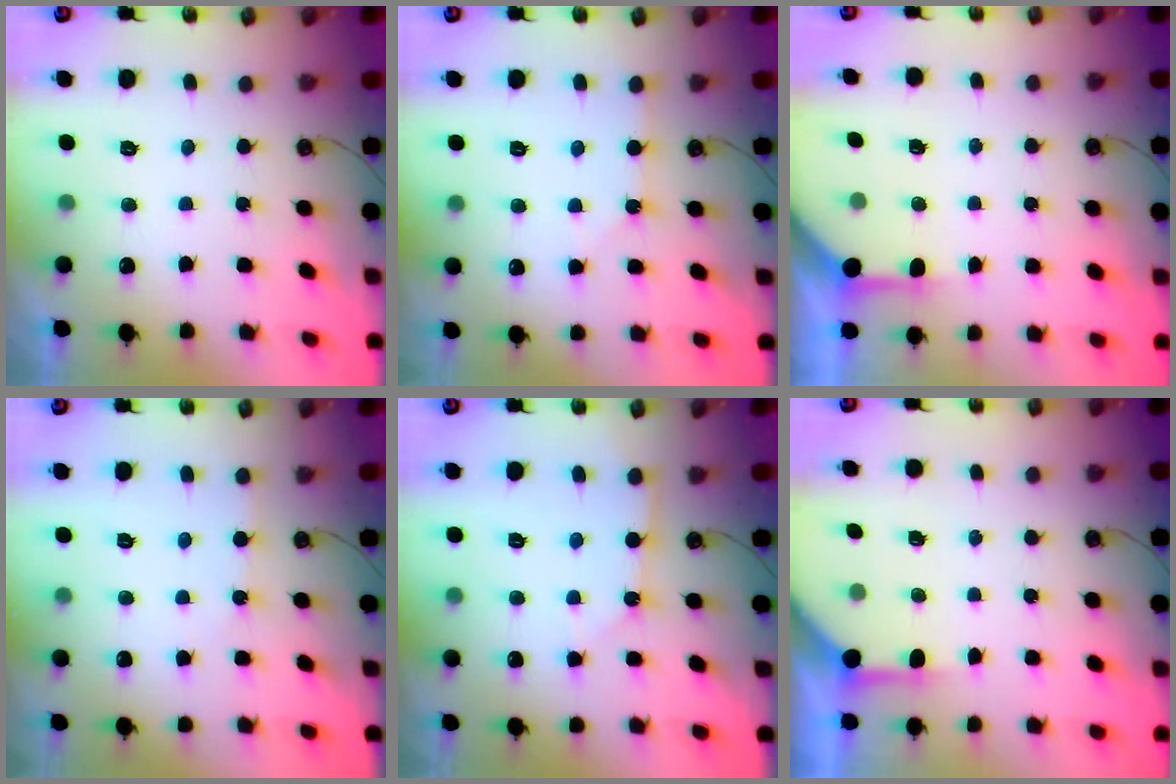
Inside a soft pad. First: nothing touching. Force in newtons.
{"total": 1.8, "press": 1.8, "slide": 0.3}
{"total": 3.8, "press": 3.8, "slide": 0.4}
{"total": 2.3, "press": 2.3, "slide": 0.3}
{"total": 3.4, "press": 3.4, "slide": 0.3}
{"total": 3.8, "press": 3.8, "slide": 0.5}